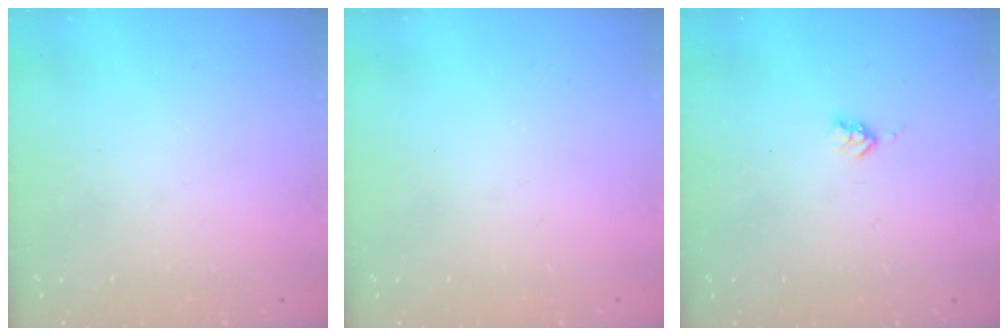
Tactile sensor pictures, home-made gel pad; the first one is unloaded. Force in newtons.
{"total": 0.0}
{"total": 2.7, "press": 2.6, "slide": 0.5}